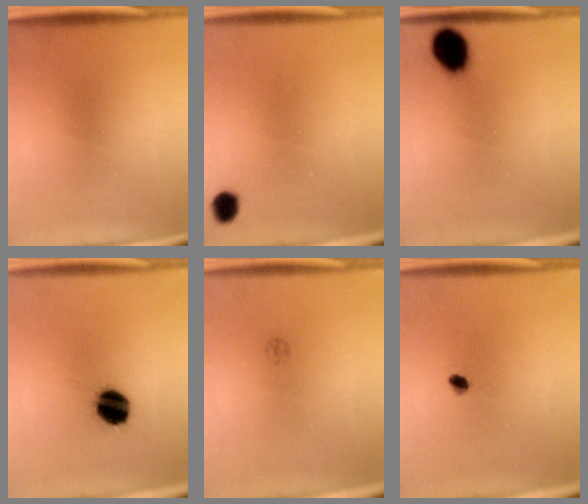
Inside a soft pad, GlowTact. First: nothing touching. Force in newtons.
{"total": 3.1}
{"total": 7.8}
{"total": 10.8}
{"total": 1.0}
{"total": 1.9}